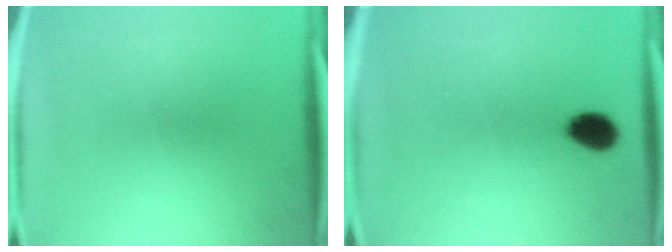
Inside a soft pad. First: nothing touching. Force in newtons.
{"total": 5.5}